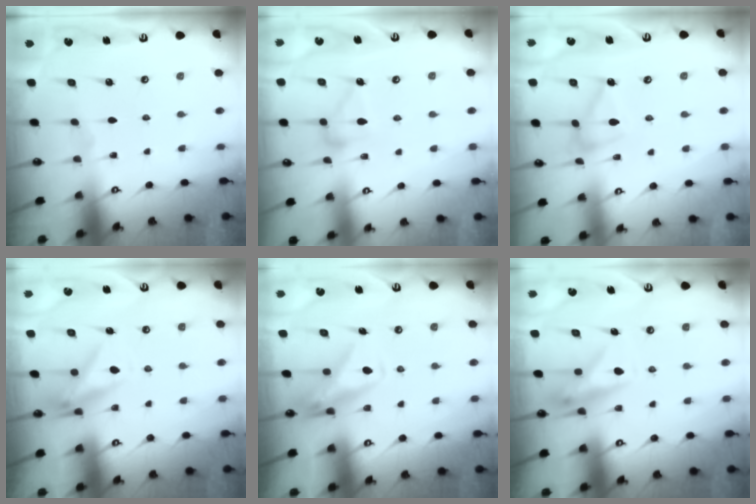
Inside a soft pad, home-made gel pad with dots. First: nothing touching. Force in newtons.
{"total": 12.1, "press": 12.1, "slide": 0.6}
{"total": 11.6, "press": 11.6, "slide": 0.4}
{"total": 9.2, "press": 9.1, "slide": 1.6}
{"total": 9.8, "press": 9.8, "slide": 0.7}
{"total": 10.3, "press": 10.3, "slide": 0.4}